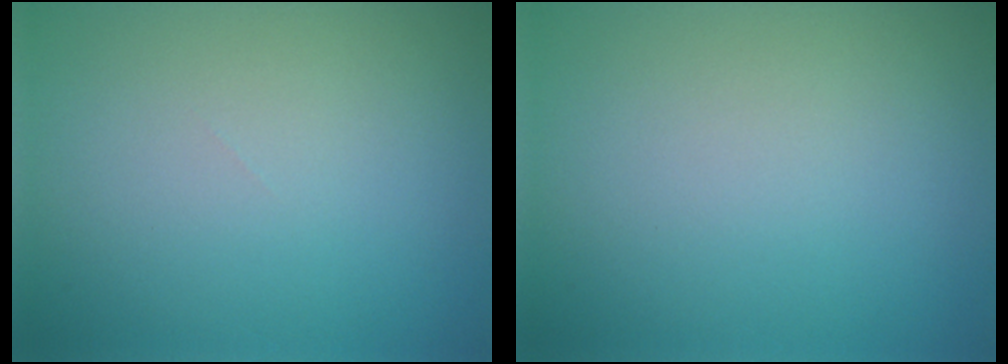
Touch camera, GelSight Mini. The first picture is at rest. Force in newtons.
{"total": 0.0}